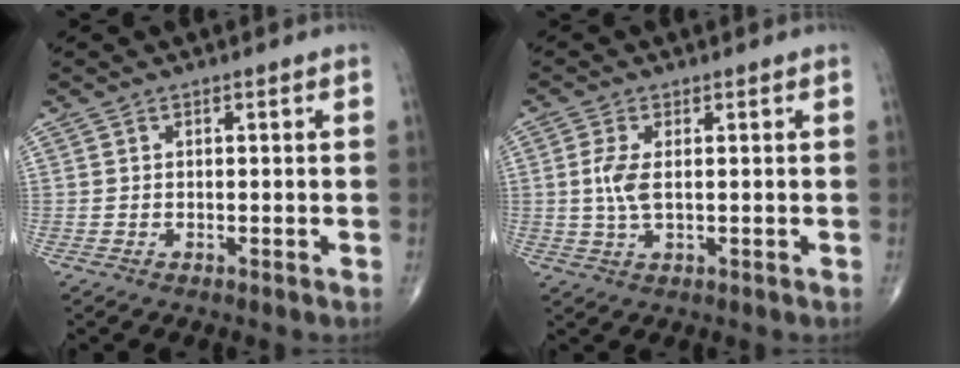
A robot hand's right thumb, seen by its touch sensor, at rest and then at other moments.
{"total": 4.6, "force": [0.4, 2.0, 4.1], "torque": [-0.101, -0.002, 0.009]}